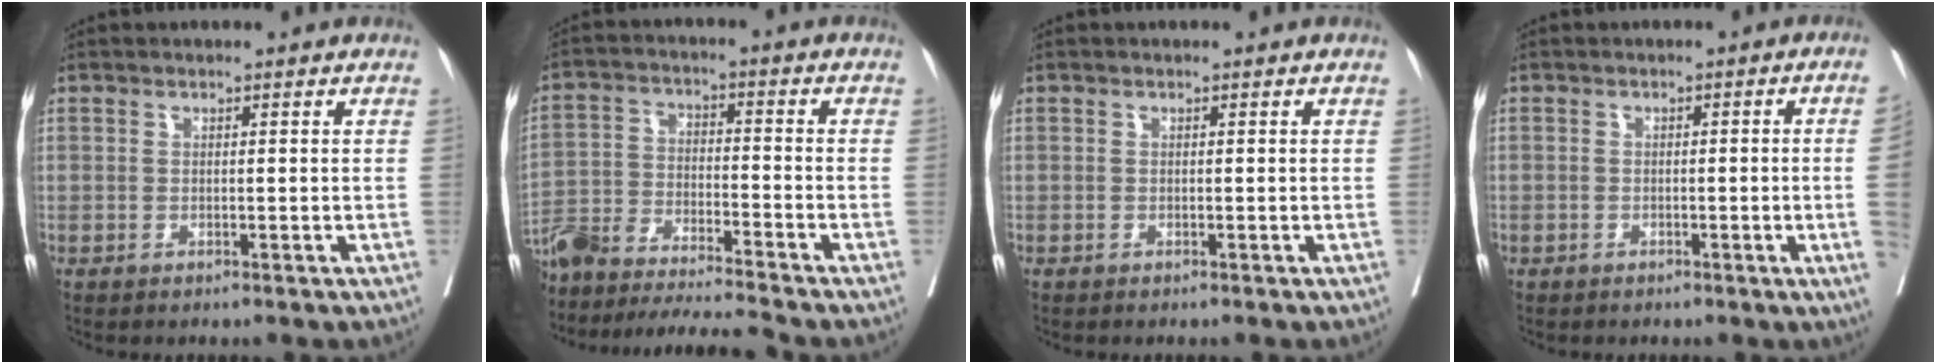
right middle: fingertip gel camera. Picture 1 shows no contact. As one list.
[{"total": 17.8, "force": [-16.5, -0.5, 6.5], "torque": [-0.134, -0.011, -0.282]}, {"total": 0.0}, {"total": 4.2, "force": [-0.8, -0.9, 4.0], "torque": [-0.045, 0.001, -0.012]}]